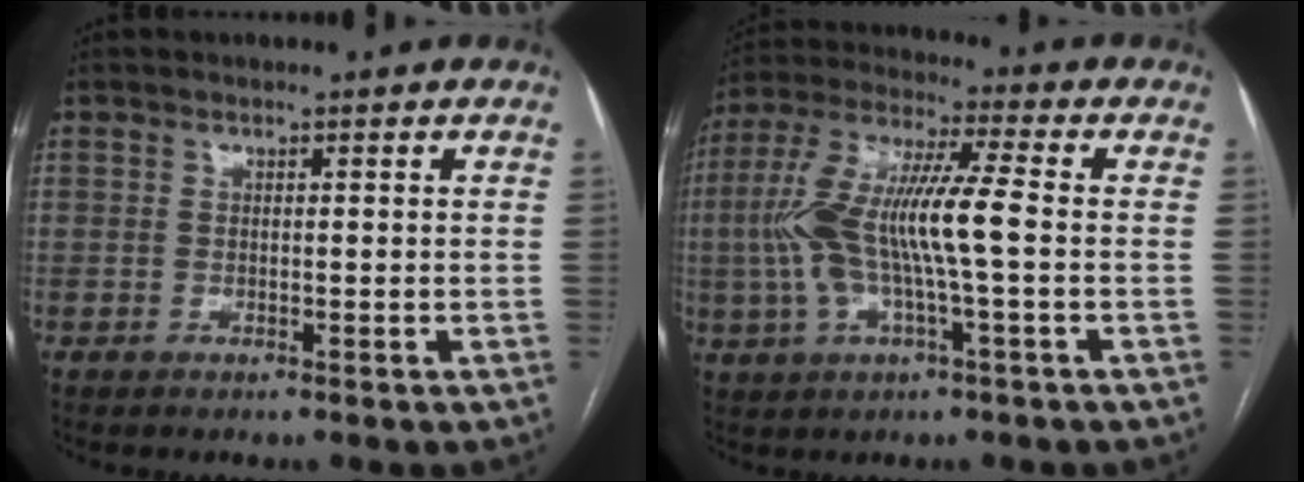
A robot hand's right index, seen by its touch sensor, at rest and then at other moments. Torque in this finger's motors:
{"motor_torque": [2.08, -0.06, 1.05, 0.21]}